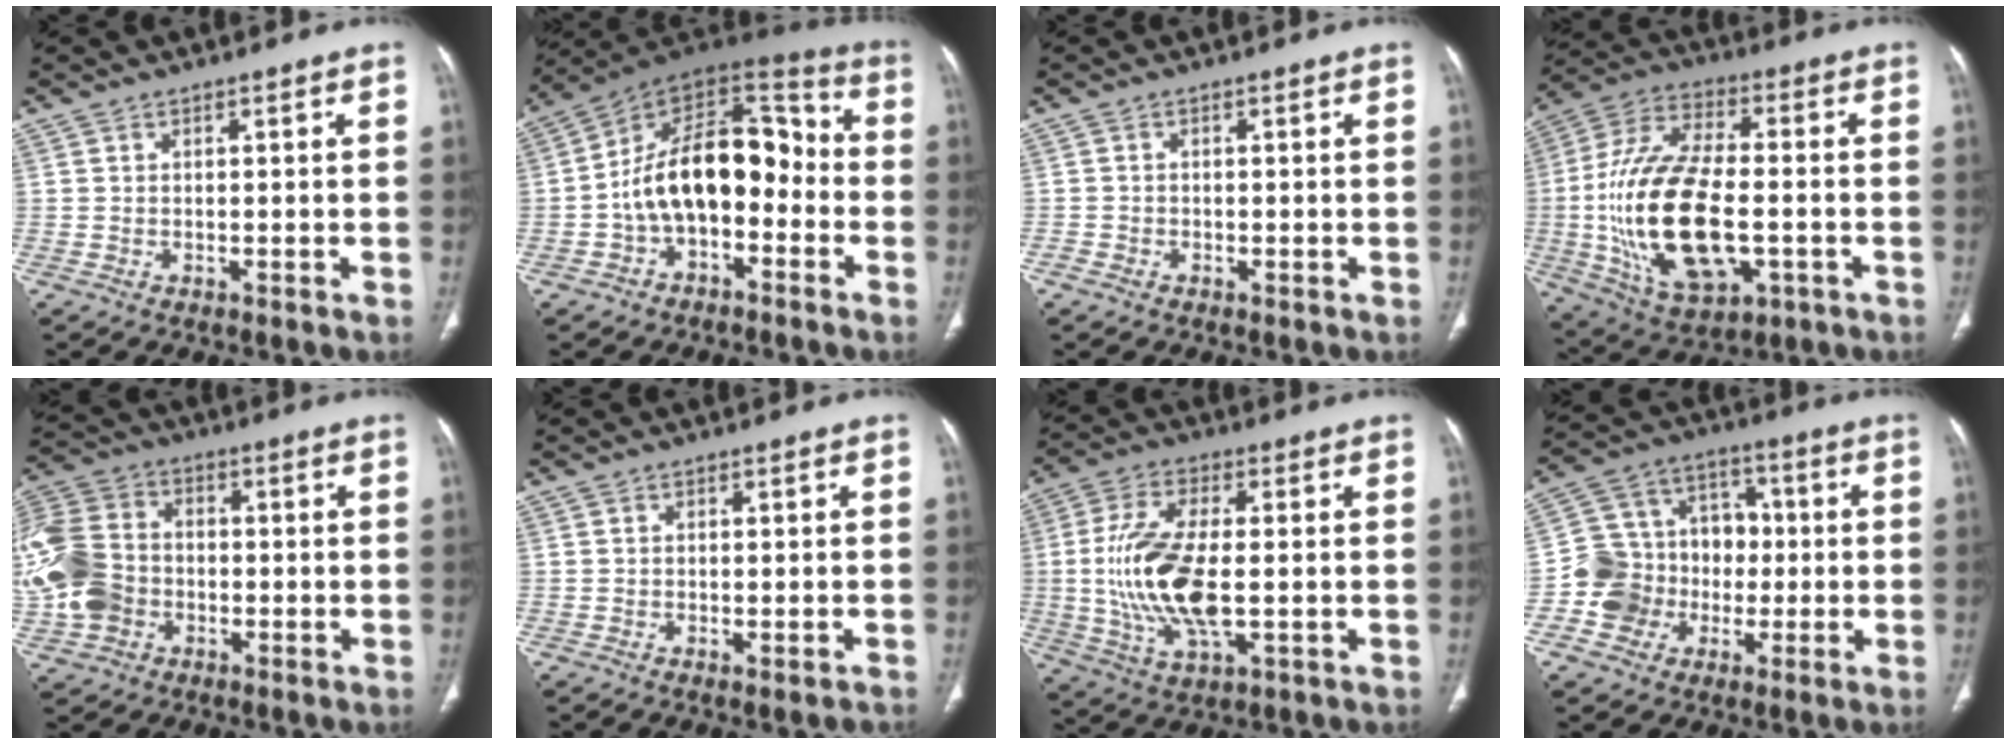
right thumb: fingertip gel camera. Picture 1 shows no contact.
{"total": 18.2, "force": [-3.2, 10.9, 14.2], "torque": [-0.196, 0.072, -0.061]}
{"total": 1.1, "force": [-0.7, 0.7, 0.4], "torque": [-0.004, 0.002, -0.016]}
{"total": 23.7, "force": [-3.4, 11.8, 20.2], "torque": [-0.400, 0.009, -0.047]}
{"total": 17.3, "force": [-3.0, 13.6, 10.2], "torque": [-0.241, 0.023, -0.058]}
{"total": 1.4, "force": [-0.7, 0.4, 1.1], "torque": [-0.016, 0.002, -0.005]}
{"total": 15.8, "force": [-0.9, 6.7, 14.2], "torque": [-0.297, -0.005, -0.013]}
{"total": 13.4, "force": [-2.7, 12.2, 5.0], "torque": [-0.043, 0.049, -0.048]}